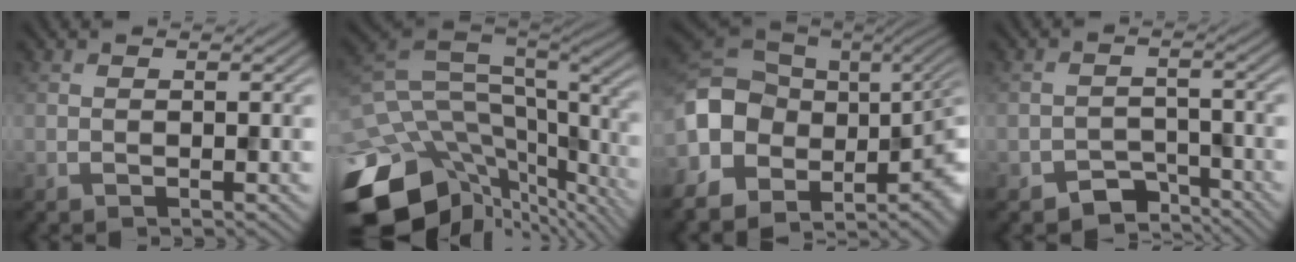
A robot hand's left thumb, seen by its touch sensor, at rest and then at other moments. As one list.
[{"total": 16.2, "force": [-5.9, 10.0, 11.3], "torque": [-0.273, -0.020, -0.083]}, {"total": 16.0, "force": [-0.6, 11.0, 11.6], "torque": [-0.245, -0.030, 0.017]}, {"total": 4.2, "force": [-3.3, 2.2, 1.5], "torque": [-0.019, -0.005, -0.059]}]